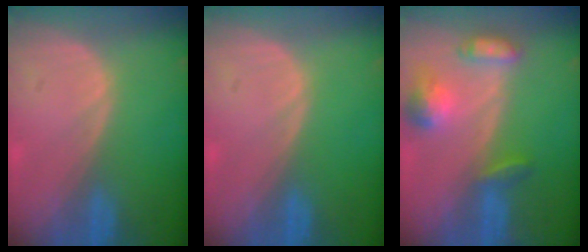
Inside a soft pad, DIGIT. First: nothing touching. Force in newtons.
{"total": 0.0}
{"total": 6.2, "press": 6.2, "slide": 0.4}